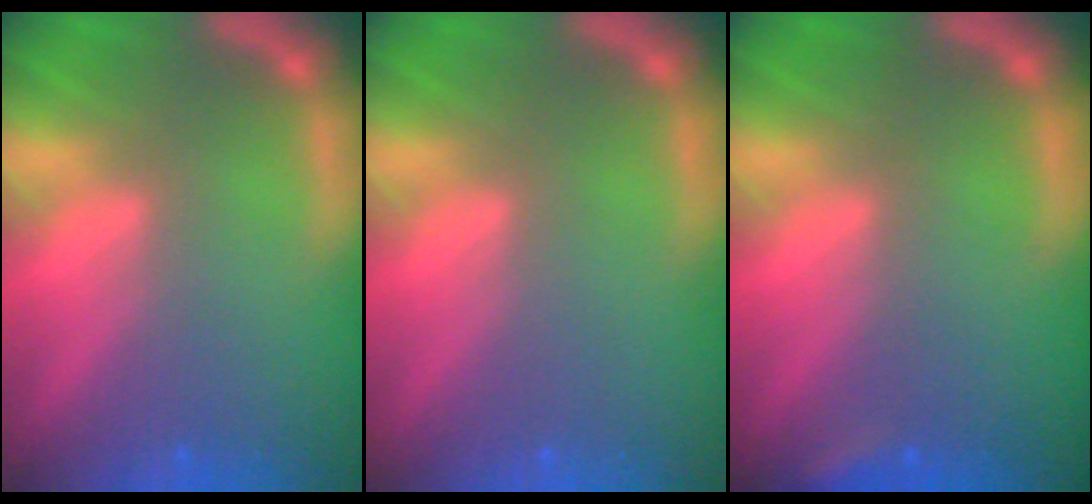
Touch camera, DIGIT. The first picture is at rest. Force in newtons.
{"total": 0.0}
{"total": 1.4}